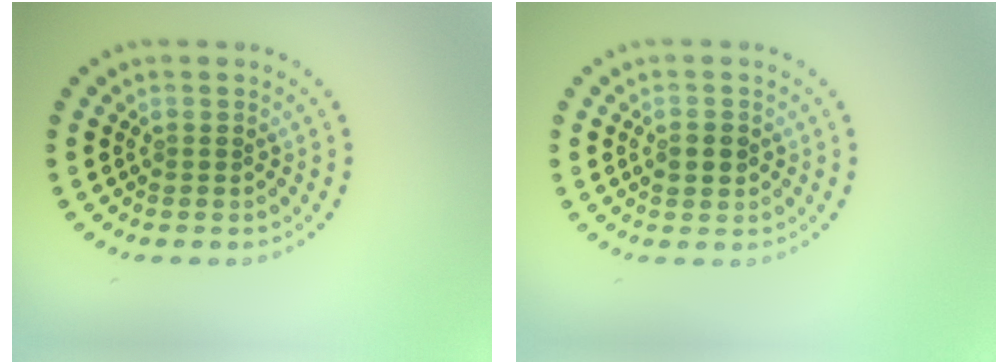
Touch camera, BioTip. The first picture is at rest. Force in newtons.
{"total": 2.0, "press": 2.0, "slide": 0.2}